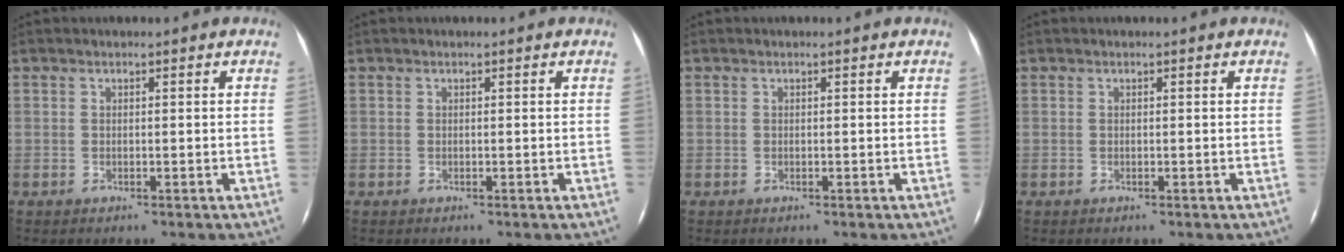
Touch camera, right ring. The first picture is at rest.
{"total": 0.0}
{"total": 0.0}
{"total": 0.0}